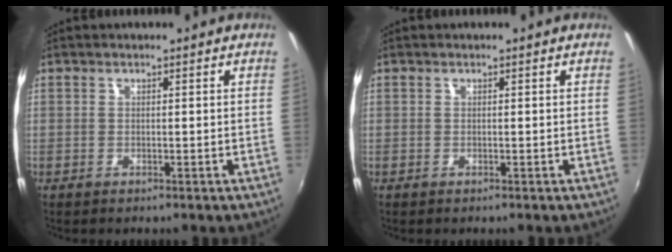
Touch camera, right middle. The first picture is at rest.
{"total": 0.0}